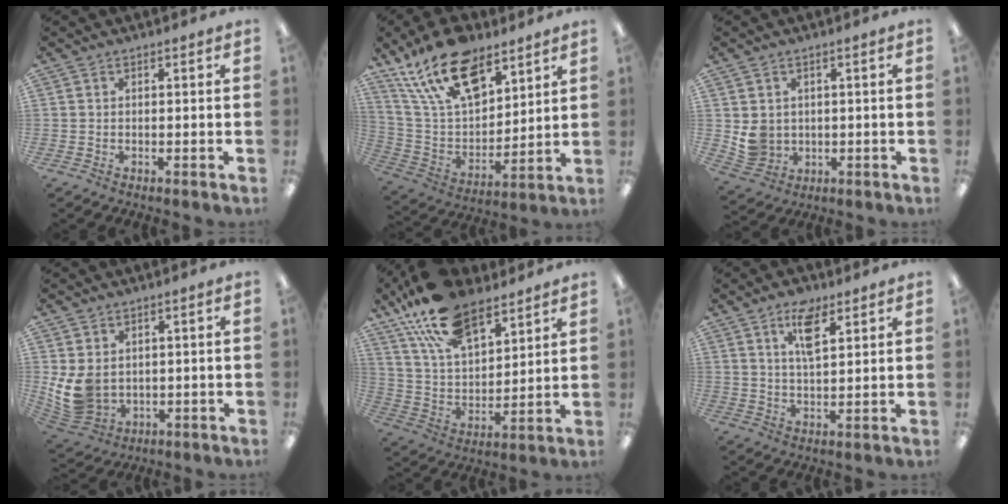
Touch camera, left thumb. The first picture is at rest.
{"total": 20.1, "force": [12.9, 10.2, 11.6], "torque": [-0.215, -0.062, 0.234]}
{"total": 5.3, "force": [1.5, 4.8, 1.5], "torque": [-0.031, -0.003, 0.033]}
{"total": 8.9, "force": [1.2, 6.8, 5.6], "torque": [-0.133, -0.009, 0.027]}
{"total": 19.6, "force": [13.7, 9.3, 10.5], "torque": [-0.205, -0.060, 0.249]}
{"total": 7.8, "force": [4.7, 3.2, 5.3], "torque": [-0.084, -0.015, 0.078]}